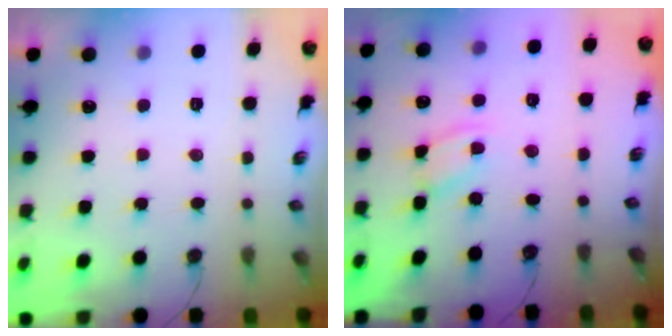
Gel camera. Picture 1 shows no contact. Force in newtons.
{"total": 3.5, "press": 3.5, "slide": 0.2}